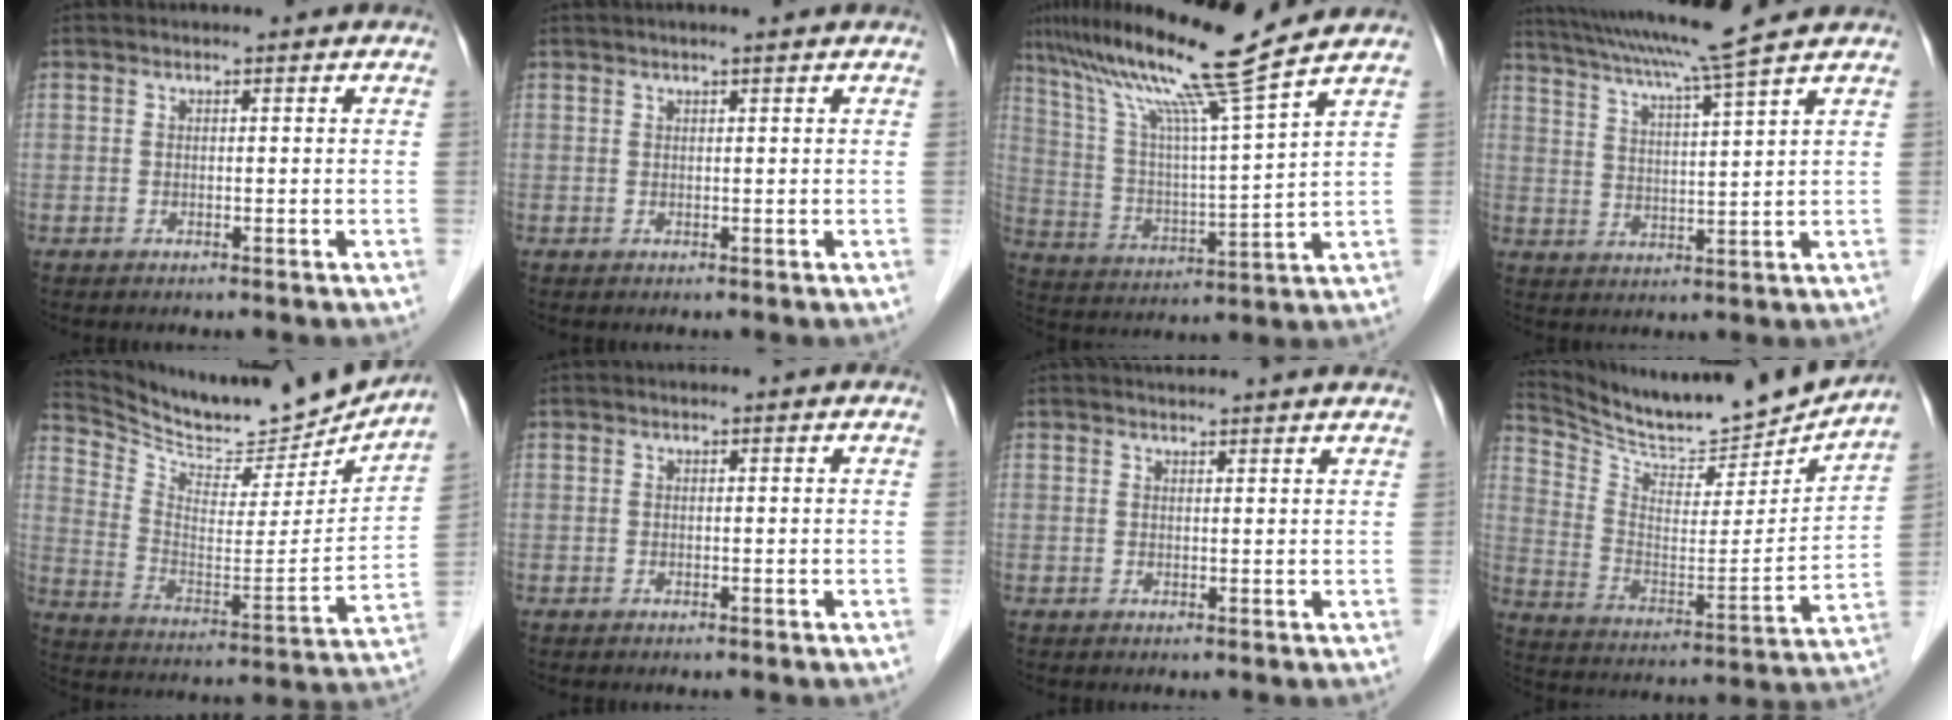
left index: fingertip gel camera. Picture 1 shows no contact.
{"total": 1.8, "force": [1.3, -0.2, 1.1], "torque": [-0.016, 0.012, 0.025]}
{"total": 16.6, "force": [12.4, -2.4, 10.9], "torque": [-0.191, 0.004, 0.216]}
{"total": 11.7, "force": [9.6, -2.3, 6.2], "torque": [-0.112, 0.000, 0.155]}
{"total": 16.8, "force": [16.5, 2.0, 2.9], "torque": [-0.074, -0.047, 0.261]}
{"total": 0.0}
{"total": 5.3, "force": [5.1, -0.3, 1.4], "torque": [-0.019, 0.019, 0.052]}
{"total": 16.8, "force": [16.5, 0.4, 3.1], "torque": [-0.077, -0.055, 0.266]}